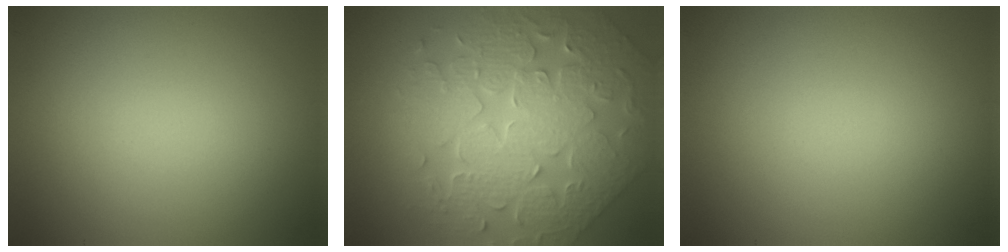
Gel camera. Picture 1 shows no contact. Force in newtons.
{"total": 7.5, "press": 6.5, "slide": 3.6}
{"total": 0.0}